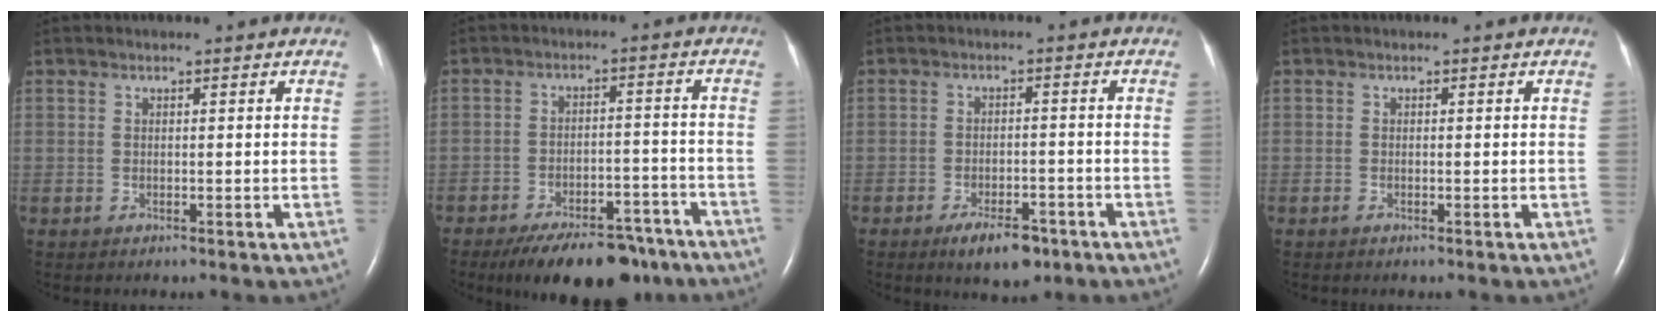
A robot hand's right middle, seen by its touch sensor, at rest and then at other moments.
{"total": 14.2, "force": [-11.2, 5.4, 6.9], "torque": [-0.081, 0.008, -0.161]}
{"total": 6.1, "force": [-4.0, 2.3, 4.0], "torque": [-0.069, -0.003, -0.057]}
{"total": 0.0}